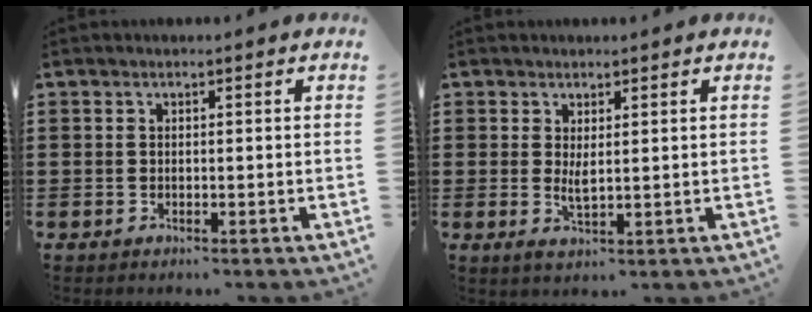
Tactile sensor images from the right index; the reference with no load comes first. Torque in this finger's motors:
{"motor_torque": [0.42, 0.32, 0.16, 0.11]}